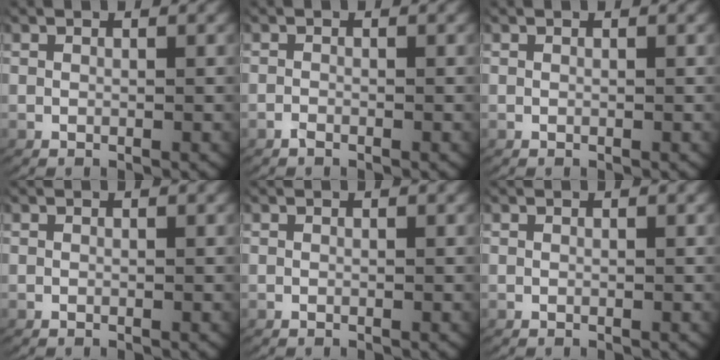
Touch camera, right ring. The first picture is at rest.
{"total": 0.8, "force": [-0.7, 0.0, 0.2], "torque": [-0.009, -0.007, -0.012]}
{"total": 0.0}
{"total": 0.0}
{"total": 0.0}
{"total": 0.0}